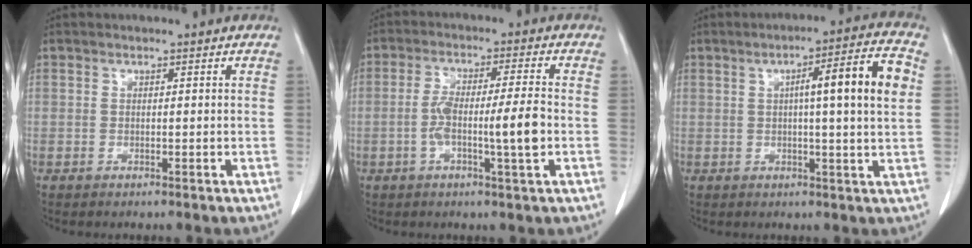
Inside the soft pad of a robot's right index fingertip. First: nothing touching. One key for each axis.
{"total": 8.2, "fx": -1.7, "fy": 0.2, "fz": 8.1, "tx": -0.147, "ty": 0.006, "tz": -0.030}
{"total": 10.6, "fx": 1.9, "fy": -0.2, "fz": 10.4, "tx": -0.154, "ty": 0.014, "tz": 0.023}